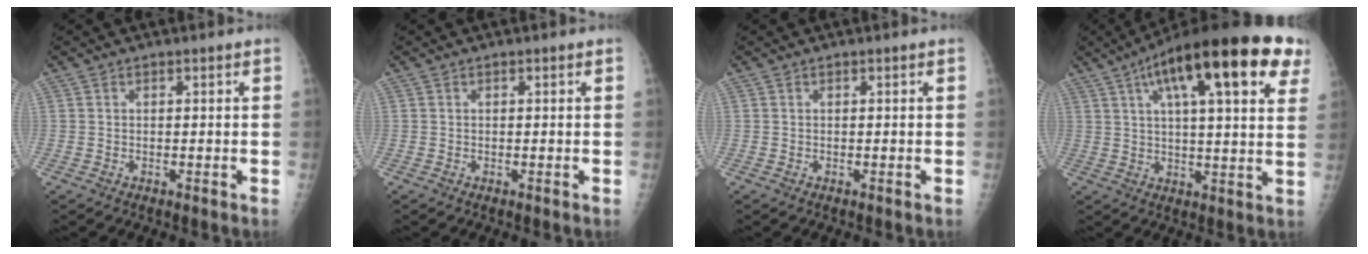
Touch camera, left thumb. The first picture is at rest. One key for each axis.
{"total": 0.0}
{"total": 0.0}
{"total": 24.6, "fx": 11.5, "fy": 6.6, "fz": 20.7, "tx": -0.302, "ty": 0.009, "tz": 0.165}